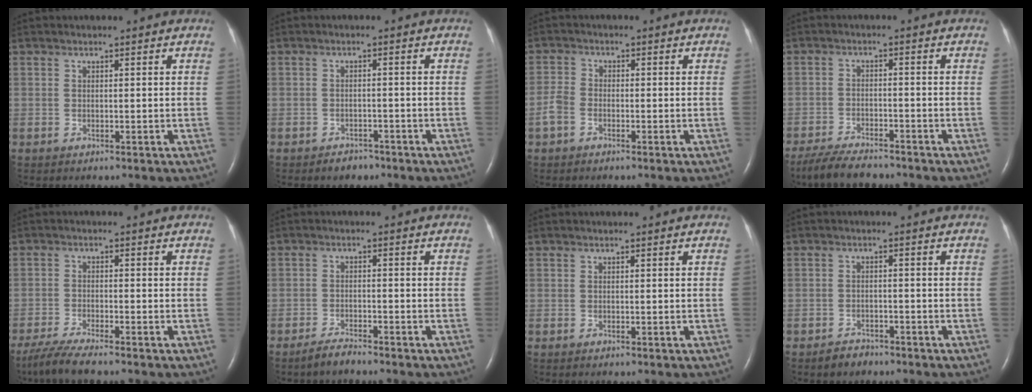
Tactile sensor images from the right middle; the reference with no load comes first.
{"total": 2.0, "force": [-1.6, 1.1, 0.4], "torque": [-0.015, 0.001, -0.021]}
{"total": 2.7, "force": [-1.3, 1.7, 1.6], "torque": [-0.048, -0.001, -0.029]}
{"total": 7.5, "force": [-6.5, 1.7, 3.3], "torque": [-0.059, -0.019, -0.112]}
{"total": 5.6, "force": [-4.6, 0.1, 3.2], "torque": [-0.063, -0.019, -0.086]}
{"total": 2.6, "force": [-2.4, 0.1, 1.0], "torque": [-0.029, -0.009, -0.045]}
{"total": 0.0}
{"total": 2.4, "force": [-2.0, 1.2, 0.5], "torque": [-0.021, -0.001, -0.030]}